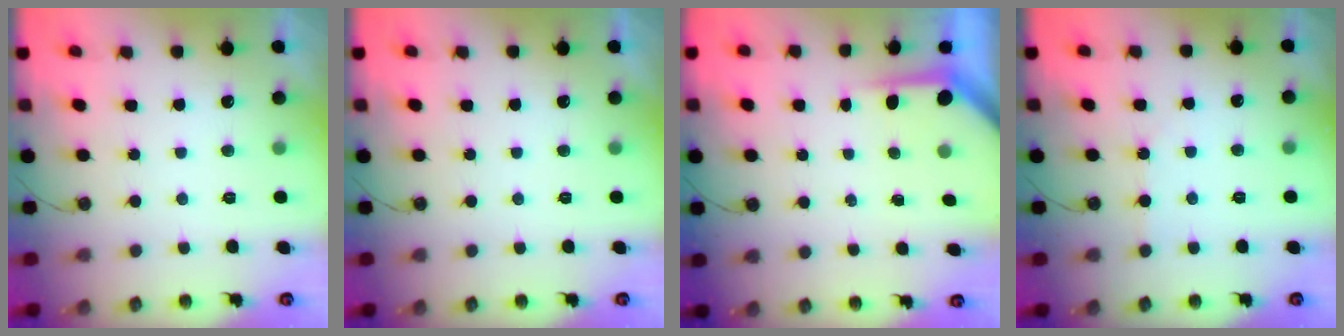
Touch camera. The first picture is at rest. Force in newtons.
{"total": 0.0}
{"total": 3.7, "press": 3.6, "slide": 0.4}
{"total": 1.7, "press": 1.6, "slide": 0.3}